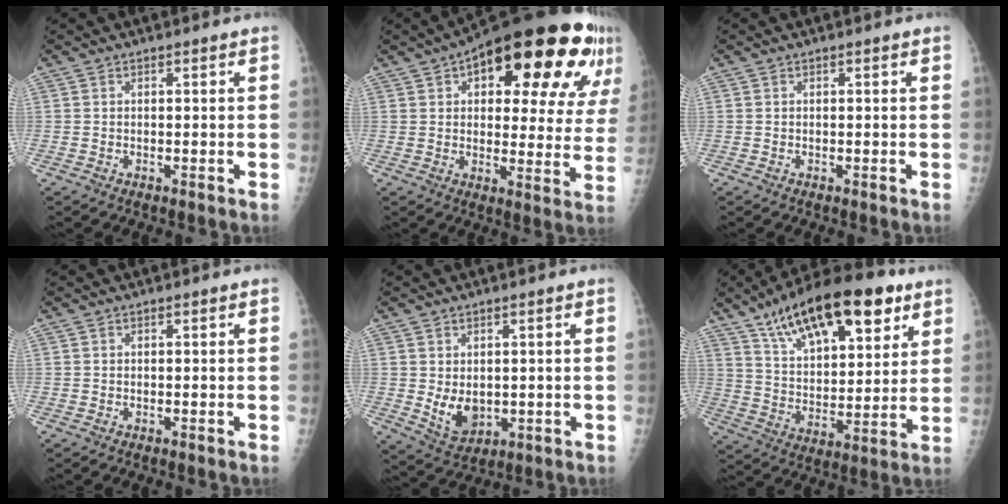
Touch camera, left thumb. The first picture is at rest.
{"total": 27.4, "force": [13.4, 11.1, 21.1], "torque": [-0.252, 0.002, 0.184]}
{"total": 0.0}
{"total": 0.0}
{"total": 6.0, "force": [0.0, 4.4, 4.1], "torque": [-0.055, -0.017, 0.019]}
{"total": 23.9, "force": [13.9, 10.2, 16.5], "torque": [-0.238, -0.034, 0.231]}